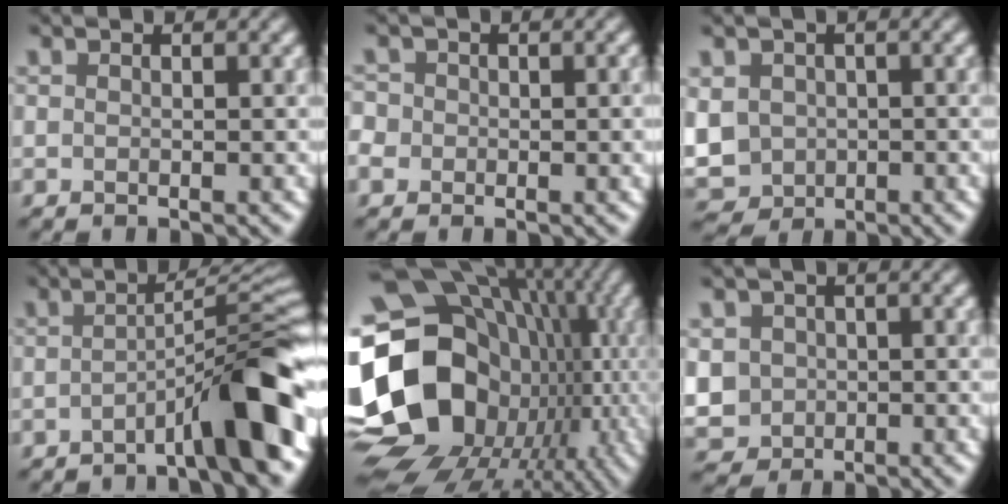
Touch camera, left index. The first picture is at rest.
{"total": 5.6, "force": [-0.7, 4.6, 3.0], "torque": [-0.052, 0.022, -0.044]}
{"total": 5.3, "force": [-0.5, 4.7, 2.5], "torque": [-0.065, -0.004, -0.014]}
{"total": 8.0, "force": [-3.8, 0.8, 7.0], "torque": [-0.090, 0.027, -0.067]}
{"total": 20.5, "force": [-2.8, 16.2, 12.3], "torque": [-0.247, 0.006, -0.031]}
{"total": 4.6, "force": [-0.6, 4.3, 1.6], "torque": [-0.040, 0.004, -0.022]}